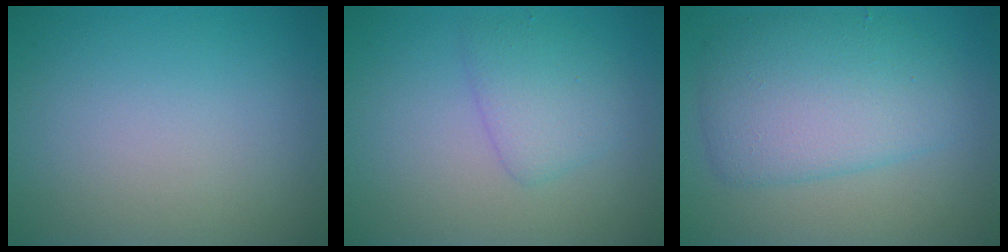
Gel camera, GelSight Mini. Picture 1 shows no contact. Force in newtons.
{"total": 2.6, "press": 2.6, "slide": 0.1}
{"total": 6.0, "press": 6.0, "slide": 0.1}